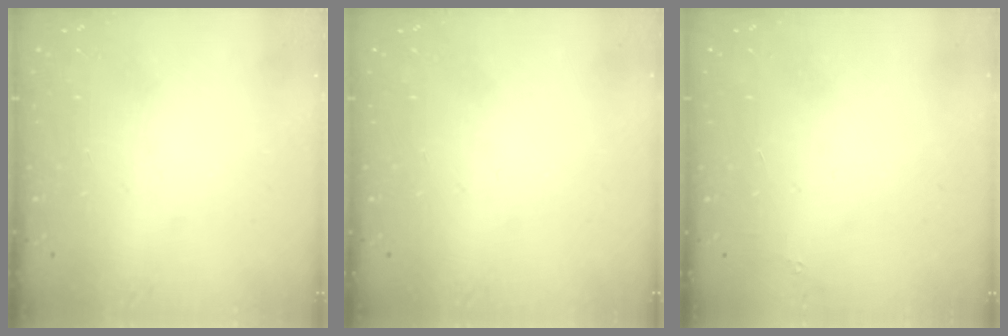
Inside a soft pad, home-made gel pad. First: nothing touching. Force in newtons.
{"total": 0.0}
{"total": 1.8, "press": 1.7, "slide": 0.1}